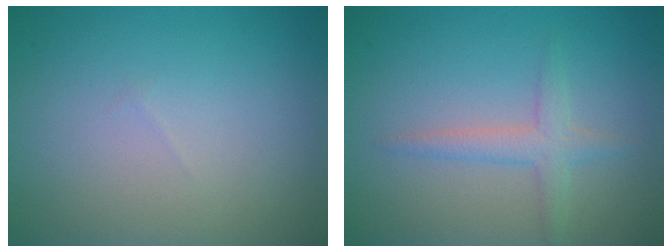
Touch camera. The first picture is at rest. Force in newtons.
{"total": 2.2, "press": 2.2, "slide": 0.1}